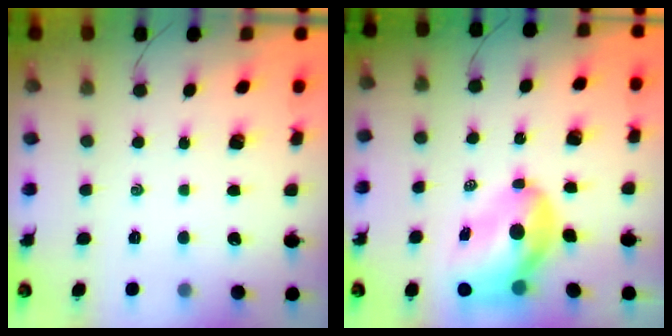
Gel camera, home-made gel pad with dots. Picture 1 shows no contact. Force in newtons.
{"total": 8.8, "press": 8.4, "slide": 2.3}